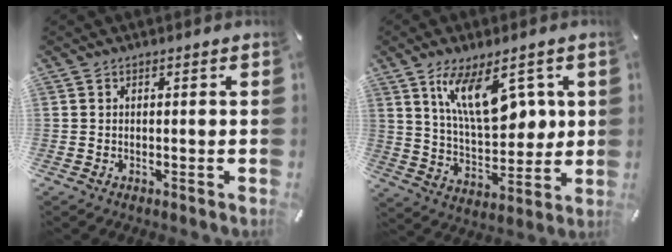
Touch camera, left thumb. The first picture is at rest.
{"total": 16.2, "force": [7.6, 7.9, 11.9], "torque": [-0.196, -0.017, 0.134]}